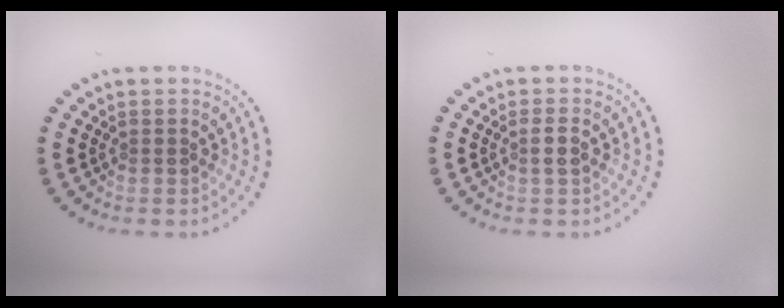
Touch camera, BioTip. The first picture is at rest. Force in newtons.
{"total": 1.0, "press": 0.9, "slide": 0.5}